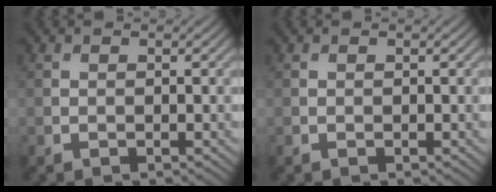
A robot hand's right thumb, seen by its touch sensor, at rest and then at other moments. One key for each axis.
{"total": 0.0}